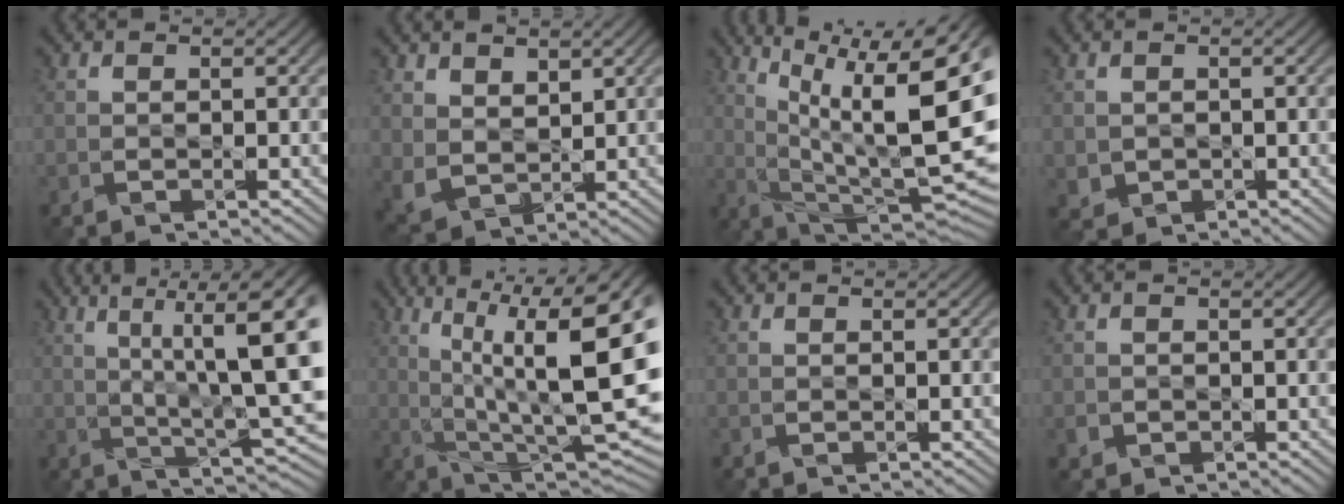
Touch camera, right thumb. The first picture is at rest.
{"total": 4.5, "force": [3.1, 2.8, 1.7], "torque": [-0.059, -0.008, 0.067]}
{"total": 18.0, "force": [6.1, 5.3, 16.0], "torque": [-0.227, 0.025, 0.103]}
{"total": 1.4, "force": [0.5, 1.3, -0.4], "torque": [-0.007, -0.004, 0.010]}
{"total": 14.0, "force": [4.1, 3.0, 13.0], "torque": [-0.194, 0.017, 0.081]}
{"total": 17.2, "force": [4.2, 4.4, 16.1], "torque": [-0.231, 0.026, 0.081]}
{"total": 0.0}
{"total": 0.7, "force": [-0.1, 0.5, -0.5], "torque": [0.008, -0.001, -0.002]}